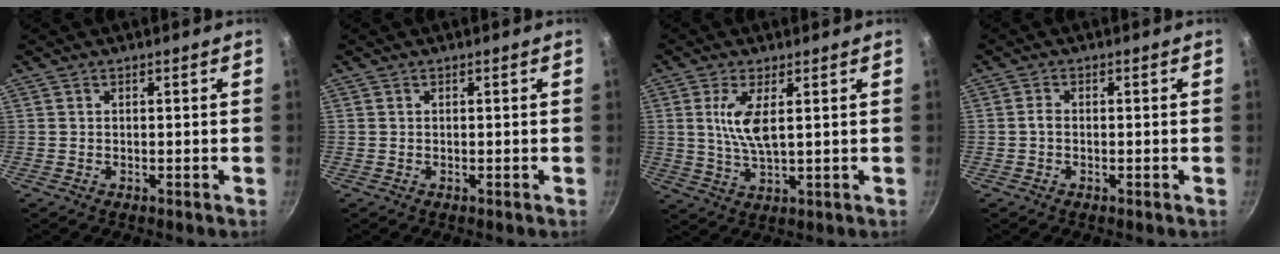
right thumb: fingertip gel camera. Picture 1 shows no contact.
{"total": 0.0}
{"total": 6.9, "force": [1.7, 2.2, 6.3], "torque": [-0.127, -0.009, 0.037]}
{"total": 1.3, "force": [-0.3, 0.9, 1.0], "torque": [-0.019, 0.007, -0.007]}